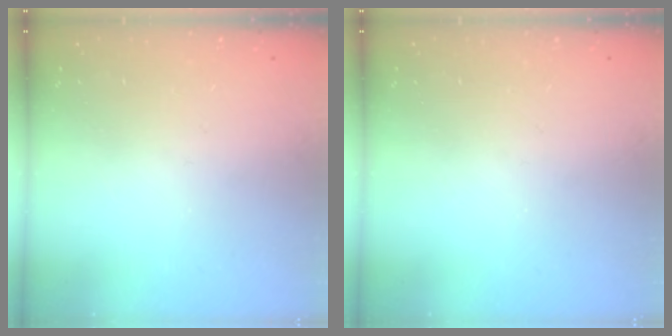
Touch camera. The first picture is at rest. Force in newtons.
{"total": 0.0}